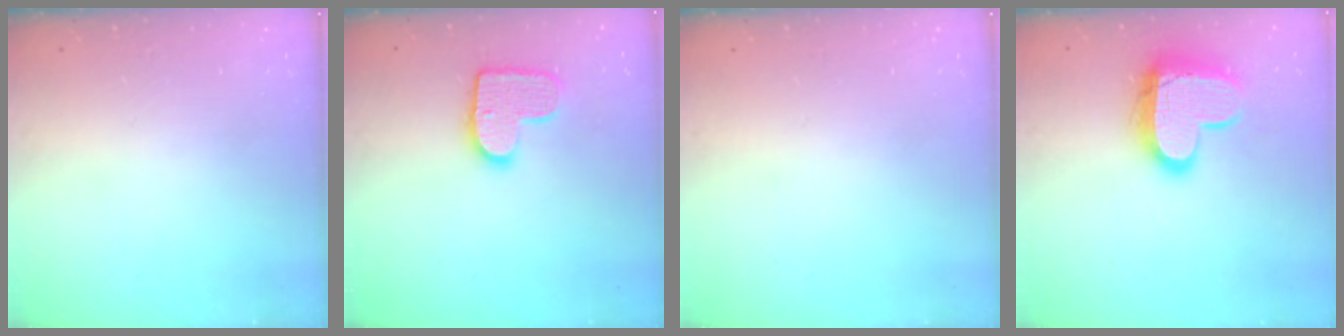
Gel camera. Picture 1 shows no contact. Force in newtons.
{"total": 11.8, "press": 11.7, "slide": 0.6}
{"total": 0.0}
{"total": 14.9, "press": 14.9, "slide": 1.4}